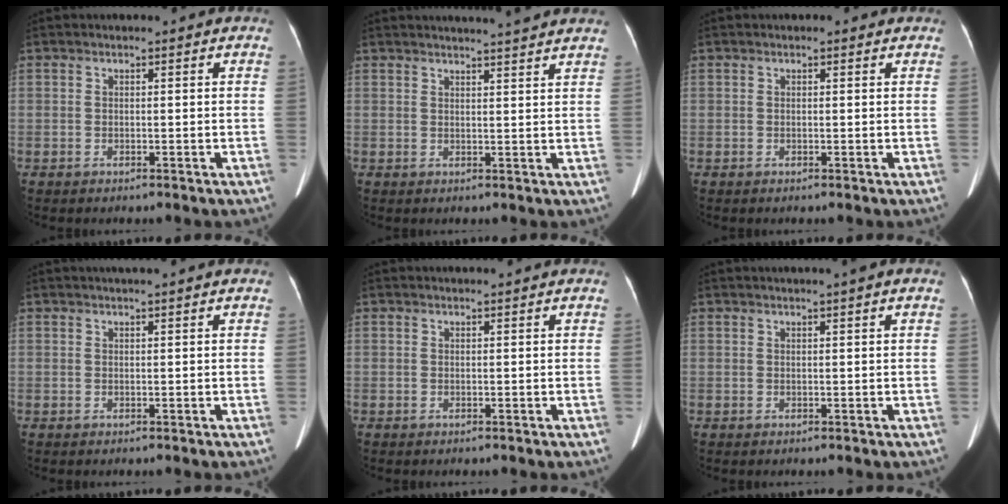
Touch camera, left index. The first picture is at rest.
{"total": 8.6, "force": [8.1, -0.4, 3.0], "torque": [-0.040, 0.013, 0.088]}
{"total": 0.0}
{"total": 3.4, "force": [2.9, -0.2, 1.8], "torque": [-0.017, 0.028, 0.039]}
{"total": 2.4, "force": [2.3, -0.2, 0.7], "torque": [-0.009, 0.014, 0.031]}
{"total": 2.1, "force": [1.5, -0.4, 1.4], "torque": [-0.021, 0.016, 0.026]}